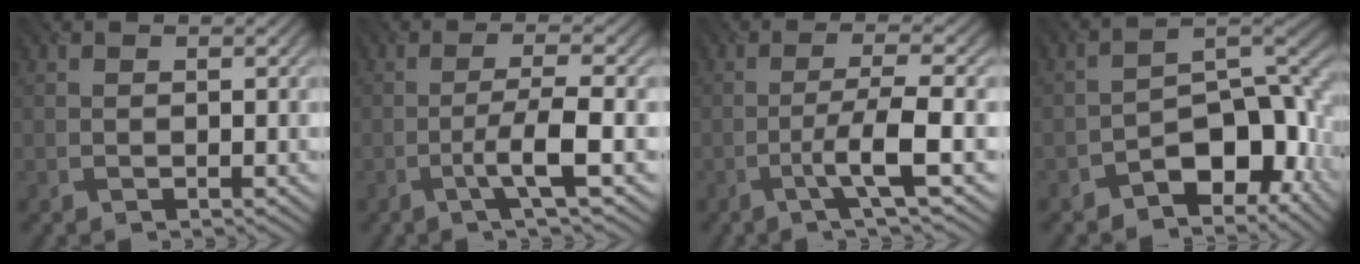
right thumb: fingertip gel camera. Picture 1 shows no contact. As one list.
[{"total": 4.7, "force": [-1.9, 0.1, 4.2], "torque": [-0.072, 0.013, -0.051]}, {"total": 5.5, "force": [-2.3, 0.3, 5.0], "torque": [-0.085, 0.014, -0.059]}, {"total": 9.1, "force": [-5.5, 4.4, 5.8], "torque": [-0.070, 0.005, -0.108]}]